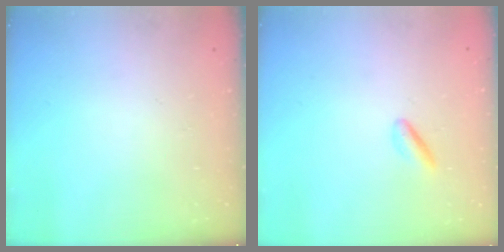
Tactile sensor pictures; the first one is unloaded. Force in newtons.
{"total": 1.2, "press": 1.1, "slide": 0.6}